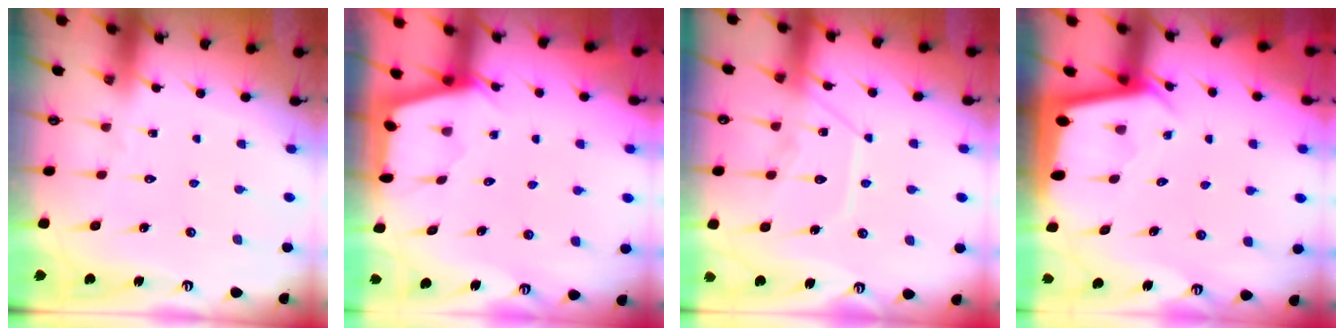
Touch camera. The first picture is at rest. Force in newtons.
{"total": 2.4, "press": 2.4, "slide": 0.4}
{"total": 11.8, "press": 11.8, "slide": 1.0}
{"total": 2.4, "press": 2.4, "slide": 0.3}